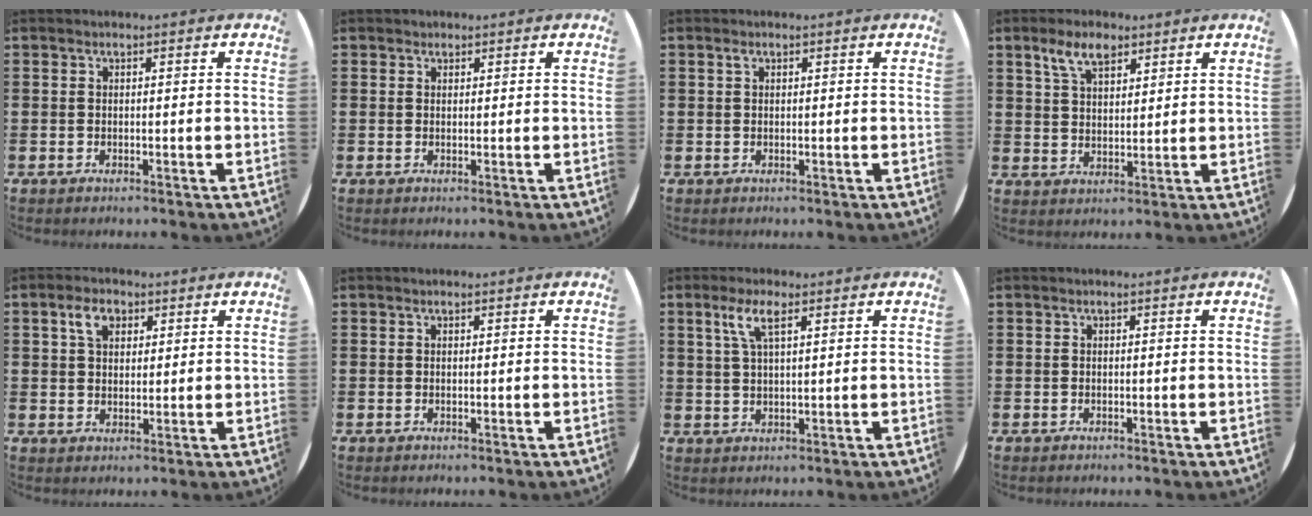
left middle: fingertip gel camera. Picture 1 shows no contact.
{"total": 0.6, "force": [0.5, 0.3, 0.0], "torque": [0.000, 0.003, 0.011]}
{"total": 0.7, "force": [0.3, 0.5, 0.3], "torque": [0.000, -0.002, 0.006]}
{"total": 5.3, "force": [3.6, 2.5, 3.0], "torque": [-0.061, 0.005, 0.065]}
{"total": 3.6, "force": [2.0, 2.3, 2.0], "torque": [-0.029, 0.002, 0.034]}
{"total": 0.0}
{"total": 4.5, "force": [2.5, 1.1, 3.6], "torque": [-0.078, 0.009, 0.041]}
{"total": 0.0}